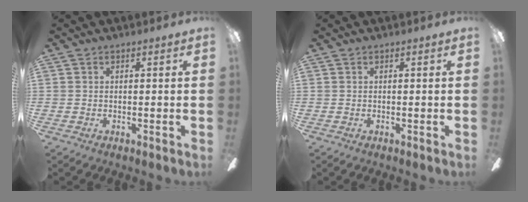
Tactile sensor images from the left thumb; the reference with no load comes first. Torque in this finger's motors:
{"motor_torque": [0.00, 0.00, -0.04, 0.04, 0.00]}